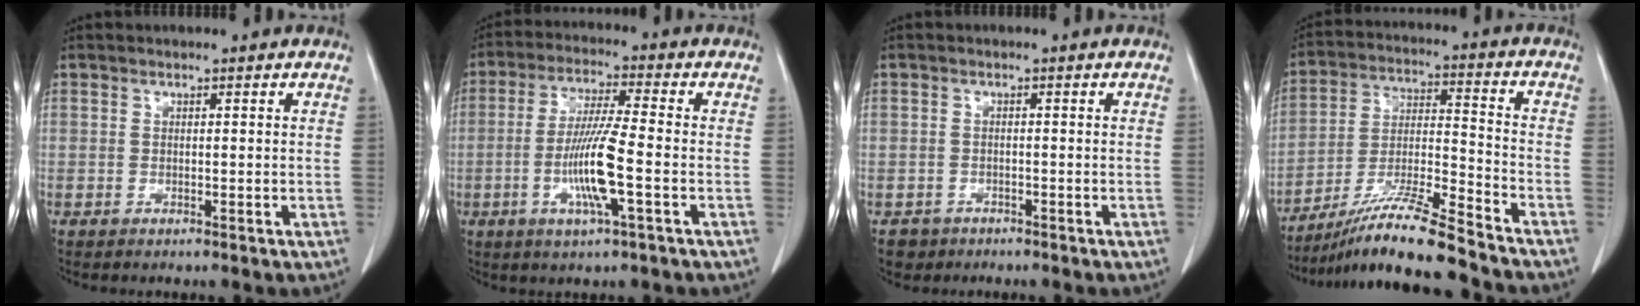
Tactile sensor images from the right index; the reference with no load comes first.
{"total": 9.8, "force": [-2.5, 0.0, 9.4], "torque": [-0.184, -0.010, -0.050]}
{"total": 2.2, "force": [-1.4, 1.7, -0.2], "torque": [-0.003, 0.007, -0.024]}
{"total": 14.0, "force": [-11.9, -0.9, 7.3], "torque": [-0.132, -0.011, -0.216]}